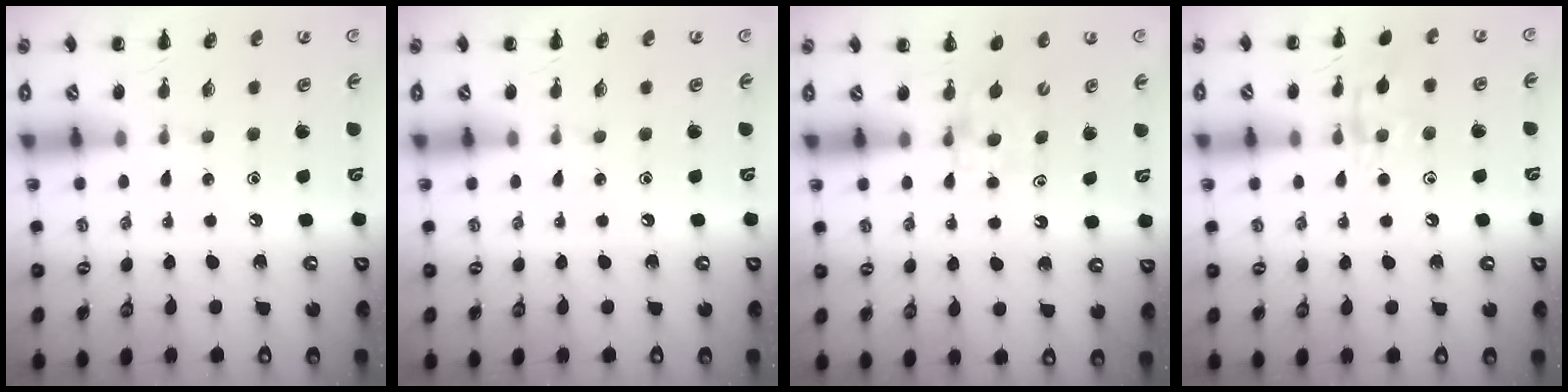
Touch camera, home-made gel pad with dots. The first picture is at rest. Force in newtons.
{"total": 0.0}
{"total": 4.1, "press": 3.9, "slide": 1.4}
{"total": 9.3, "press": 9.3, "slide": 0.5}